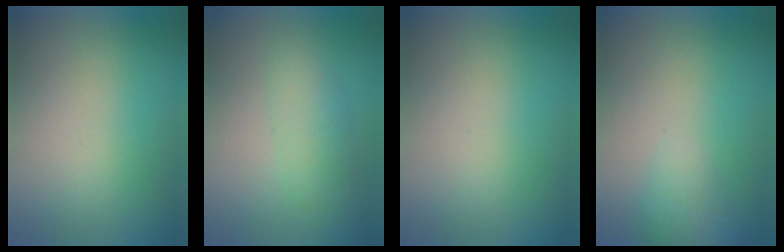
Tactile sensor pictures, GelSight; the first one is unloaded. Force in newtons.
{"total": 2.3}
{"total": 0.0}
{"total": 2.1}